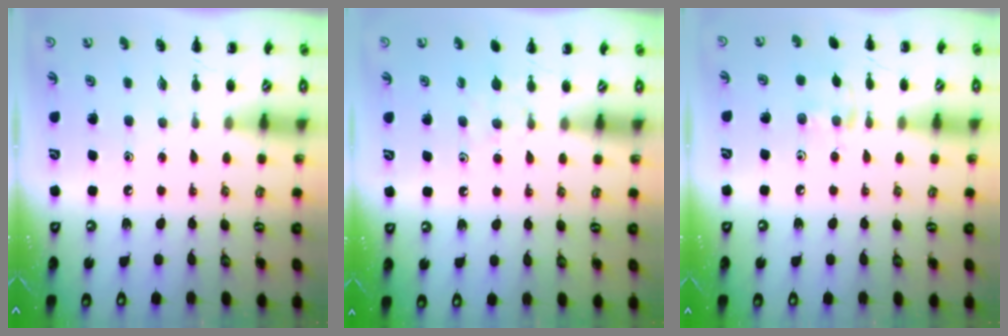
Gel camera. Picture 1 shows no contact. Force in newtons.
{"total": 3.9, "press": 3.7, "slide": 1.2}
{"total": 6.7, "press": 6.6, "slide": 1.5}